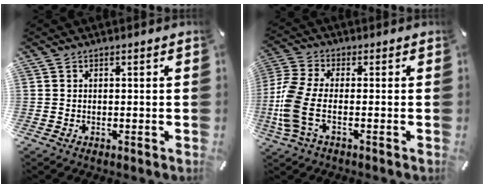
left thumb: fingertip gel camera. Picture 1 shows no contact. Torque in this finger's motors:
{"motor_torque": [1.38, 3.63, 2.01, 0.43, 0.60]}